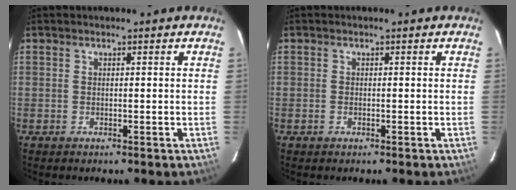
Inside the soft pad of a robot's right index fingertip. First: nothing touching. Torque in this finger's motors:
{"motor_torque": [-0.20, -0.01, -0.06, -0.01]}